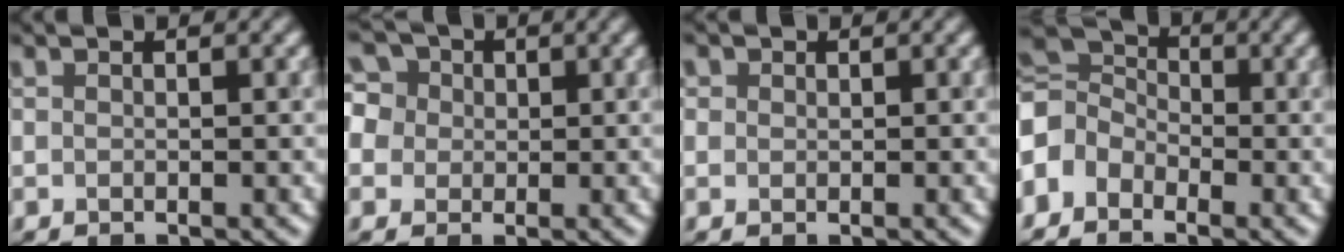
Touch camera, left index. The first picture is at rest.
{"total": 9.2, "force": [3.1, 7.6, 4.3], "torque": [-0.075, 0.044, 0.010]}
{"total": 0.9, "force": [0.4, 0.9, 0.1], "torque": [0.008, 0.001, -0.001]}
{"total": 4.5, "force": [-1.8, 3.7, 1.9], "torque": [-0.046, 0.013, -0.061]}